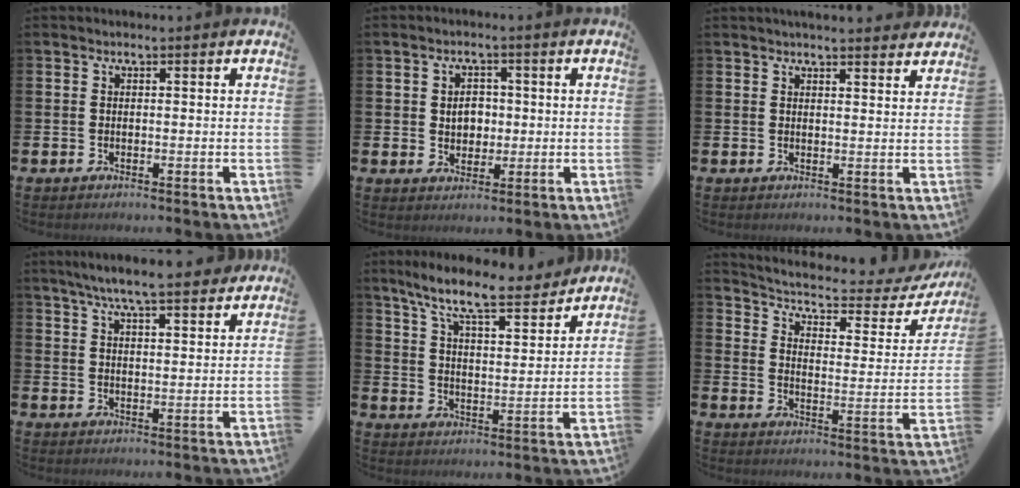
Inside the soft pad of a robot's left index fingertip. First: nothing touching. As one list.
[{"total": 3.2, "force": [0.5, 2.6, 1.8], "torque": [-0.026, 0.006, 0.002]}, {"total": 2.9, "force": [2.8, 0.1, 0.2], "torque": [-0.003, -0.016, 0.050]}, {"total": 7.0, "force": [6.5, 0.6, 2.7], "torque": [-0.061, -0.026, 0.114]}, {"total": 9.5, "force": [8.2, 1.5, 4.4], "torque": [-0.114, -0.046, 0.142]}, {"total": 4.5, "force": [4.0, 1.1, 1.7], "torque": [-0.062, -0.031, 0.059]}]